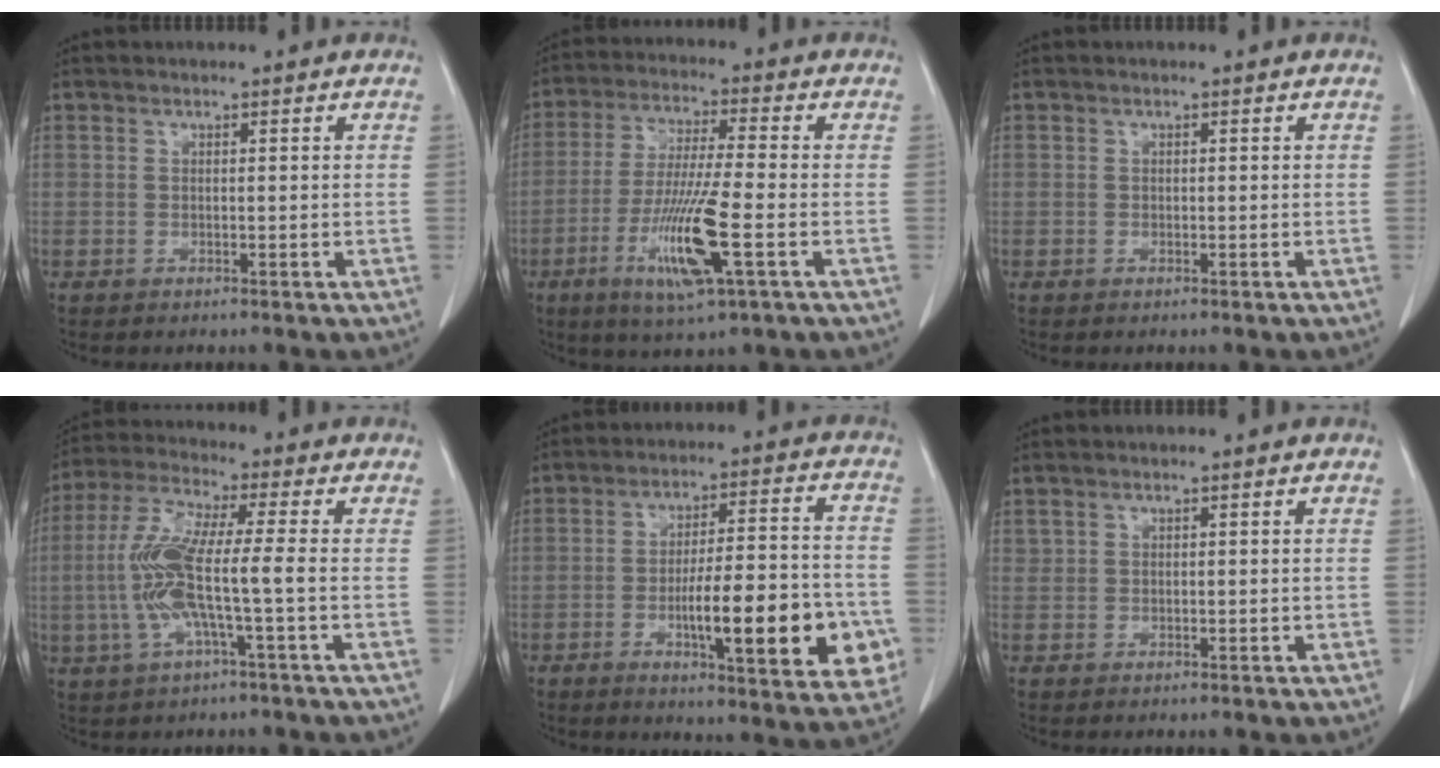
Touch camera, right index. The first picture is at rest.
{"total": 12.5, "force": [-4.3, 0.5, 11.7], "torque": [-0.232, -0.023, -0.079]}
{"total": 0.0}
{"total": 10.7, "force": [-1.6, 0.8, 10.6], "torque": [-0.230, 0.010, -0.038]}
{"total": 17.7, "force": [-5.1, 3.7, 16.5], "torque": [-0.201, 0.012, -0.062]}
{"total": 0.7, "force": [0.4, 0.5, 0.2], "torque": [0.000, 0.003, 0.010]}